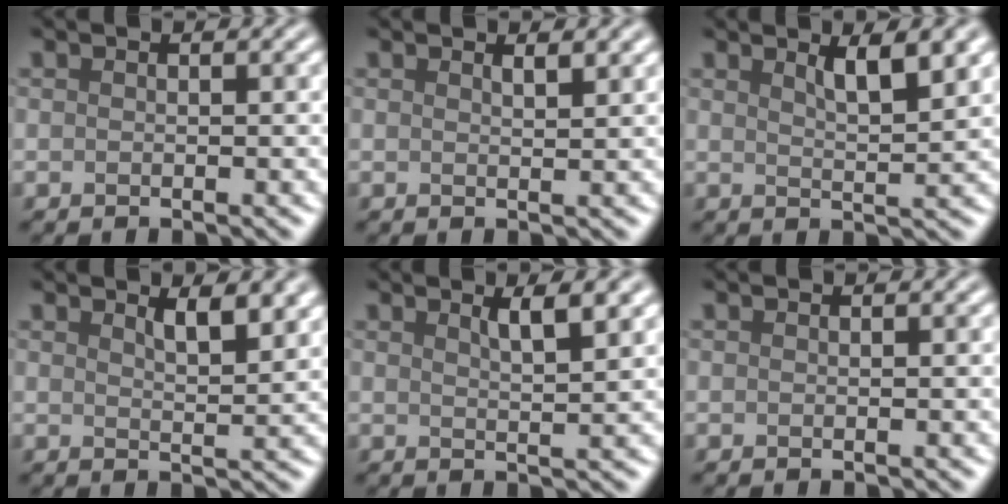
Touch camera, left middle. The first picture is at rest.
{"total": 1.2, "force": [0.9, 0.3, 0.7], "torque": [-0.007, 0.000, 0.014]}
{"total": 3.7, "force": [2.0, 1.0, 2.9], "torque": [-0.039, 0.000, 0.033]}
{"total": 3.0, "force": [2.0, 0.9, 2.1], "torque": [-0.028, -0.005, 0.035]}
{"total": 3.0, "force": [1.7, 0.8, 2.4], "torque": [-0.024, 0.001, 0.026]}
{"total": 0.0}